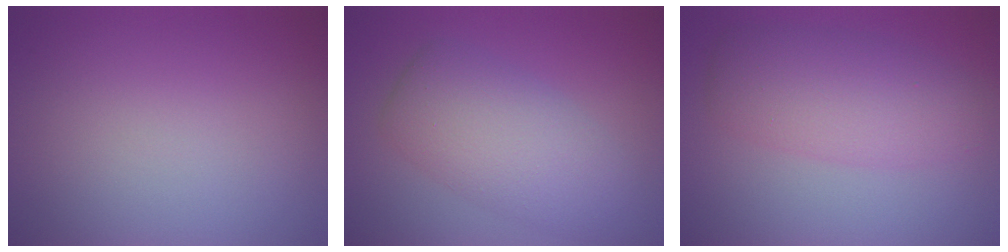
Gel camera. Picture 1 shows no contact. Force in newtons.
{"total": 6.0, "press": 6.0, "slide": 0.3}
{"total": 5.1, "press": 5.1, "slide": 0.1}